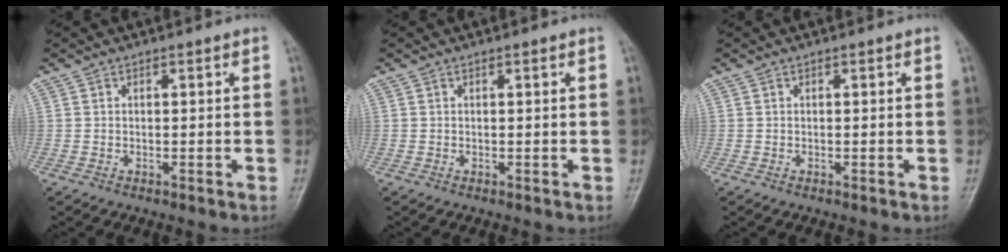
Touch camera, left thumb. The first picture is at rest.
{"total": 0.0}
{"total": 0.0}